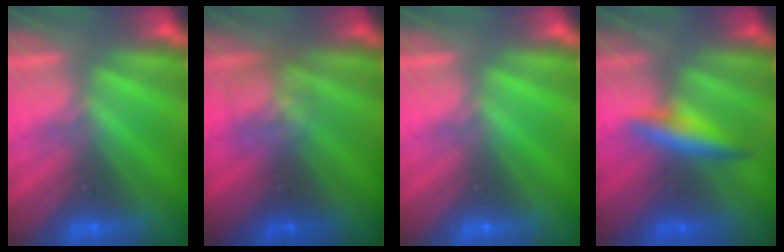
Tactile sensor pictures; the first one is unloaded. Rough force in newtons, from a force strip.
{"total": 2.5}
{"total": 0.0}
{"total": 2.1}